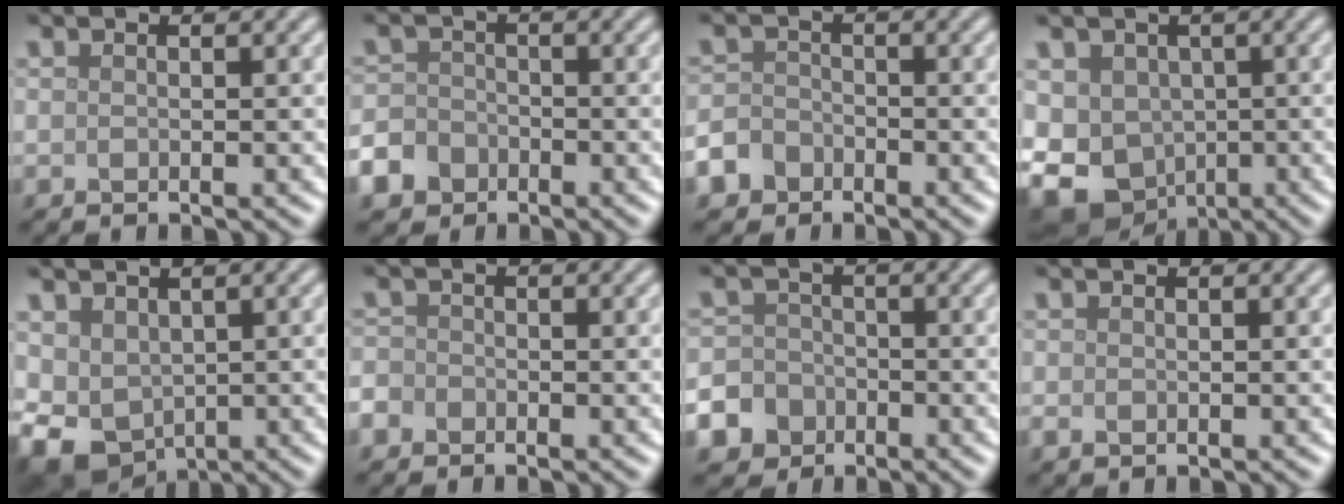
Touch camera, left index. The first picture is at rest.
{"total": 4.6, "force": [-2.8, 3.5, 1.1], "torque": [-0.011, -0.011, -0.059]}
{"total": 3.6, "force": [-2.5, 2.5, 0.8], "torque": [-0.005, -0.007, -0.051]}
{"total": 10.5, "force": [-3.1, 8.6, 5.0], "torque": [-0.092, -0.034, -0.056]}
{"total": 5.4, "force": [-0.7, 4.2, 3.4], "torque": [-0.075, -0.019, -0.001]}
{"total": 1.7, "force": [-1.0, 1.4, 0.4], "torque": [0.001, 0.004, -0.023]}
{"total": 7.4, "force": [-4.2, 5.9, 1.5], "torque": [-0.032, -0.025, -0.091]}
{"total": 0.8, "force": [-0.2, 0.6, 0.4], "torque": [-0.011, -0.005, -0.005]}